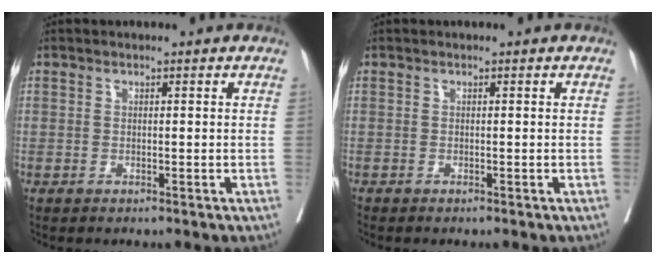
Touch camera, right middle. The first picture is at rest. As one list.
[{"total": 0.0}]